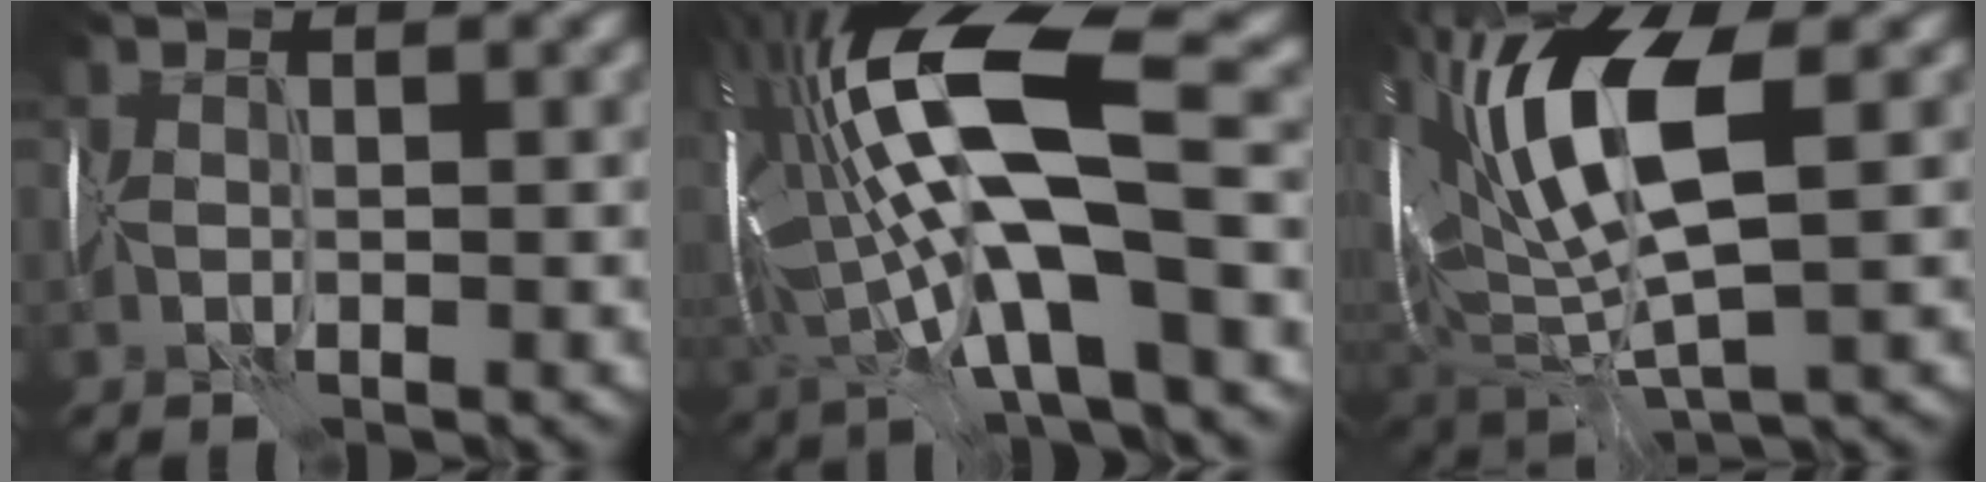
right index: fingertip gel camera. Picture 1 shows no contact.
{"total": 13.7, "force": [0.5, 4.9, 12.8], "torque": [-0.242, 0.020, 0.000]}
{"total": 10.0, "force": [2.3, 4.5, 8.6], "torque": [-0.172, 0.014, 0.037]}